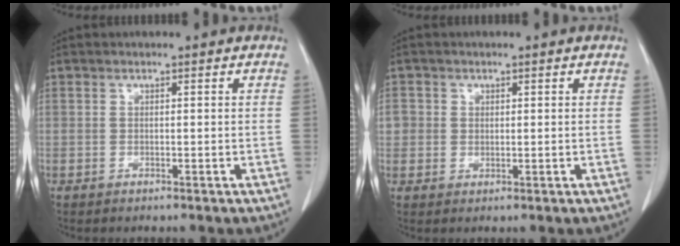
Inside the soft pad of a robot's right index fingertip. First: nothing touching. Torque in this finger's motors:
{"motor_torque": [0.11, 0.01, 0.11, 0.03]}